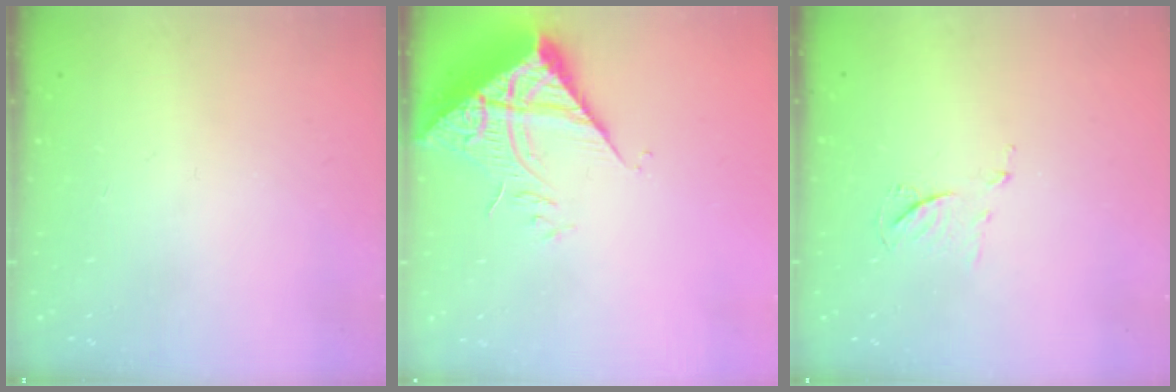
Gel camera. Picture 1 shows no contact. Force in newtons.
{"total": 9.3, "press": 9.2, "slide": 1.2}
{"total": 6.1, "press": 6.0, "slide": 0.7}